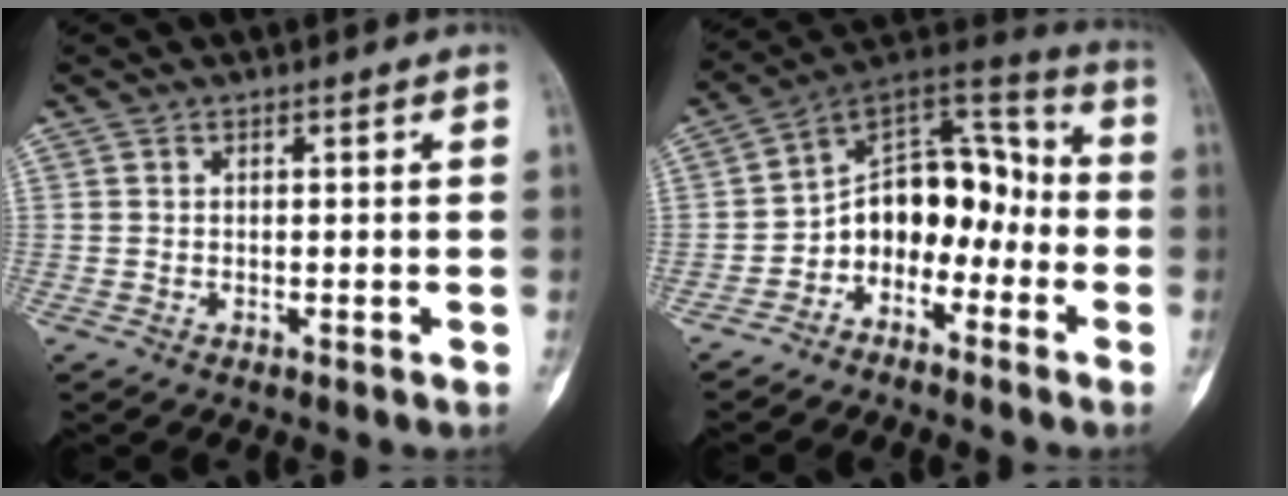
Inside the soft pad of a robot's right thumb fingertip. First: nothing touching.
{"total": 13.0, "force": [-4.0, 9.2, 8.2], "torque": [-0.081, 0.090, -0.081]}